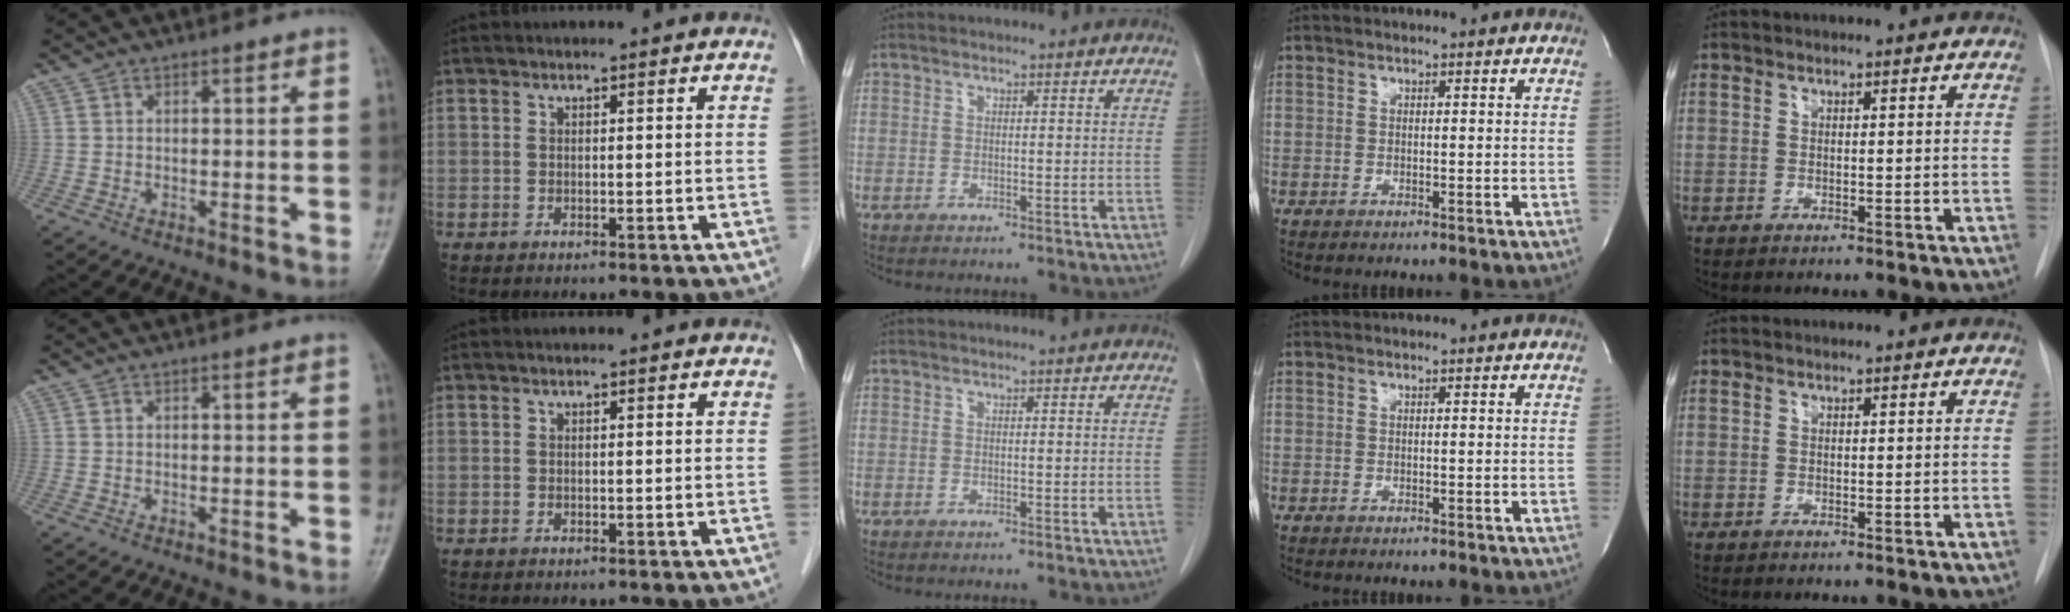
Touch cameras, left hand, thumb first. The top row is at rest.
{}